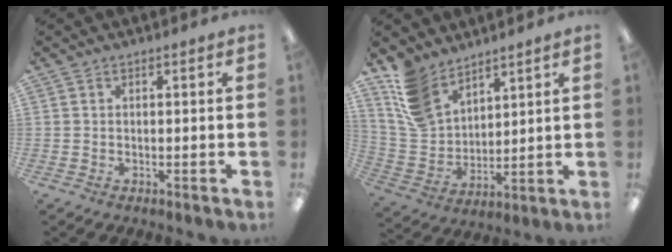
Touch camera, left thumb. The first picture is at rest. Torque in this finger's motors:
{"motor_torque": [0.10, -0.09, -0.19, -0.20, -0.02]}